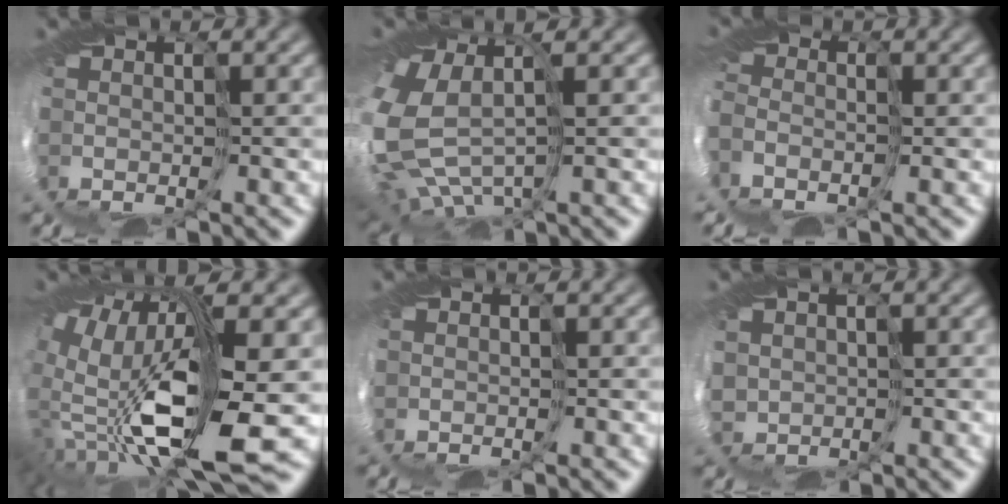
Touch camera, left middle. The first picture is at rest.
{"total": 9.8, "force": [-1.0, 6.7, 7.1], "torque": [-0.196, -0.040, 0.029]}
{"total": 4.0, "force": [-1.9, 2.8, 2.1], "torque": [-0.064, 0.002, -0.029]}
{"total": 13.2, "force": [-1.2, 6.0, 11.7], "torque": [-0.253, -0.021, -0.004]}
{"total": 0.0}
{"total": 2.4, "force": [0.6, 2.3, -0.2], "torque": [-0.007, -0.003, 0.031]}